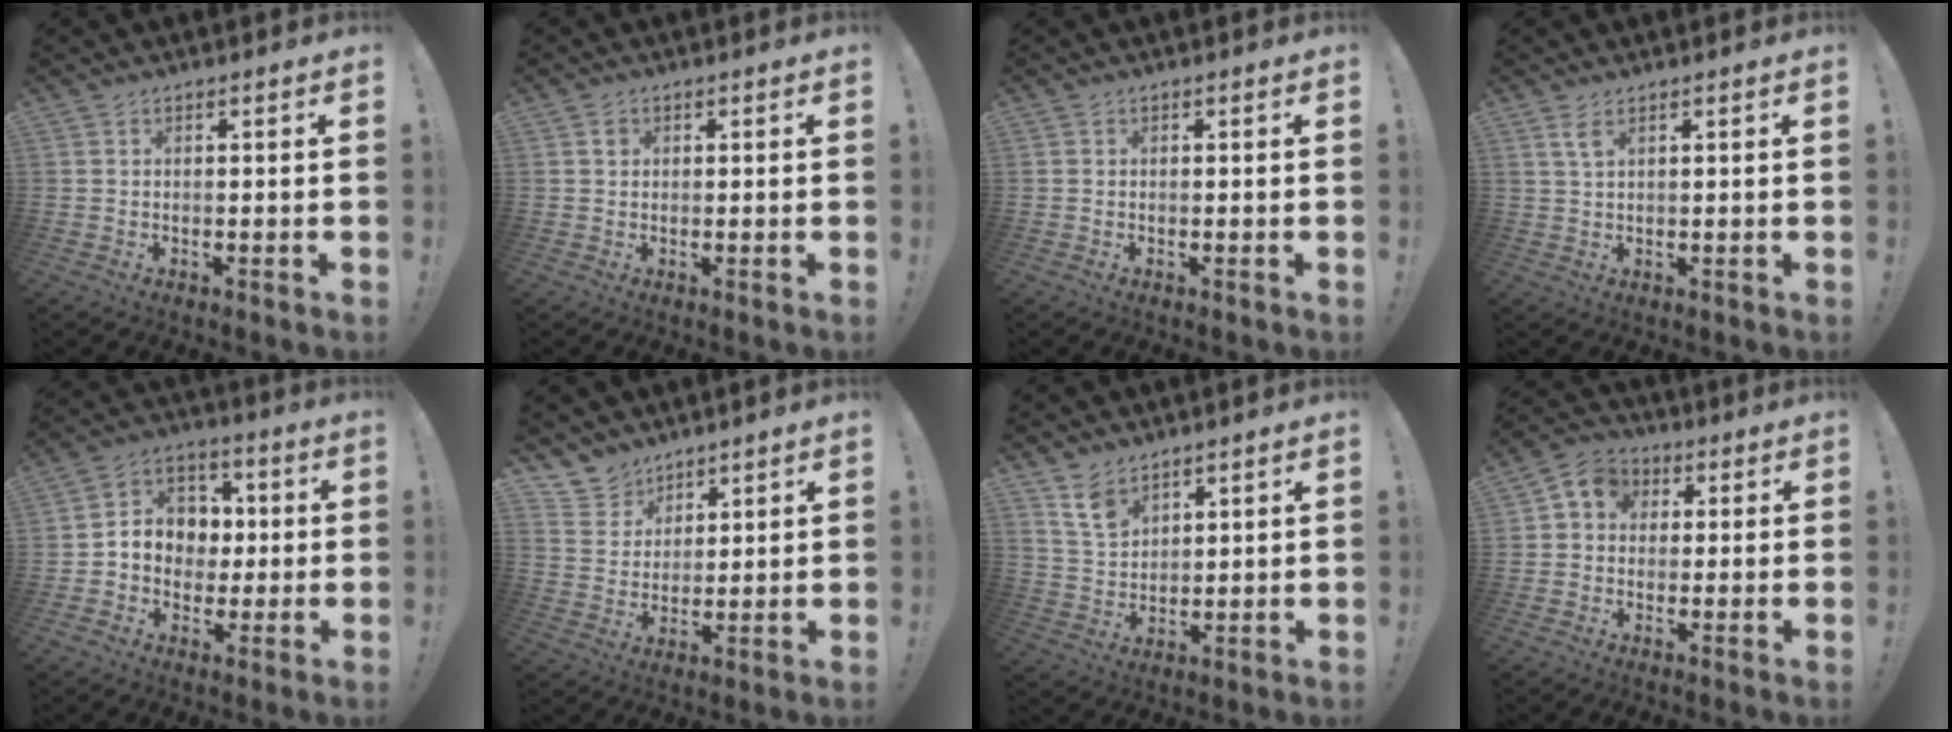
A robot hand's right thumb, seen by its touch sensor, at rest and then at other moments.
{"total": 1.1, "force": [0.5, 0.9, 0.2], "torque": [0.009, -0.003, 0.005]}
{"total": 0.0}
{"total": 3.0, "force": [1.5, 1.0, 2.4], "torque": [-0.046, -0.002, 0.026]}
{"total": 9.7, "force": [-0.7, 9.1, 3.4], "torque": [-0.035, 0.011, -0.004]}
{"total": 7.9, "force": [6.4, 4.6, 0.3], "torque": [-0.017, -0.053, 0.127]}
{"total": 8.5, "force": [6.2, 4.8, 3.2], "torque": [-0.064, -0.032, 0.122]}
{"total": 6.3, "force": [0.9, 5.6, 2.7], "torque": [-0.044, 0.010, 0.020]}